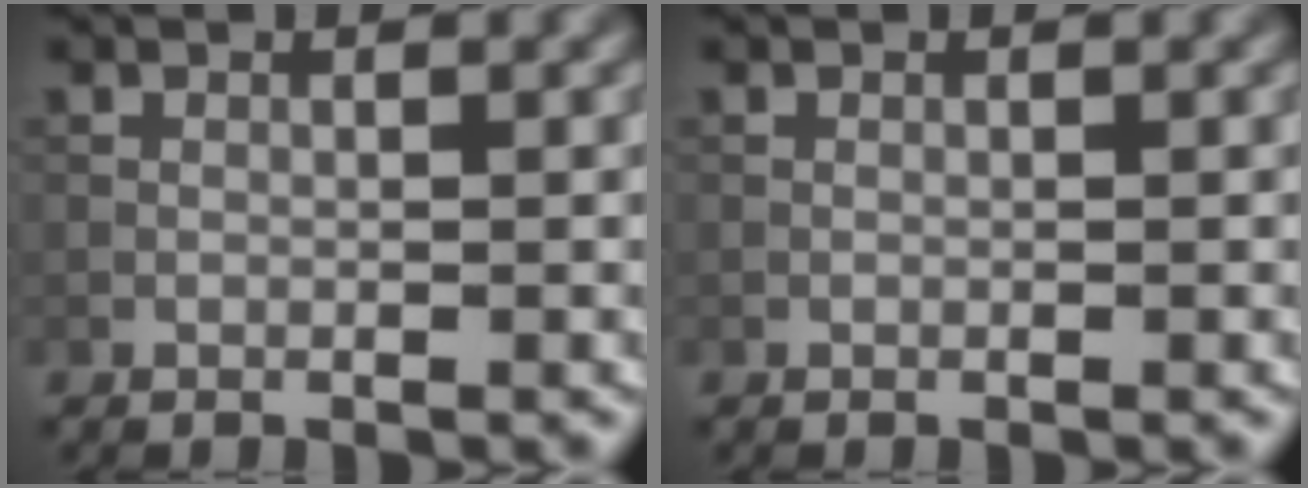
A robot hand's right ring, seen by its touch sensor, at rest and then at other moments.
{"total": 0.0}